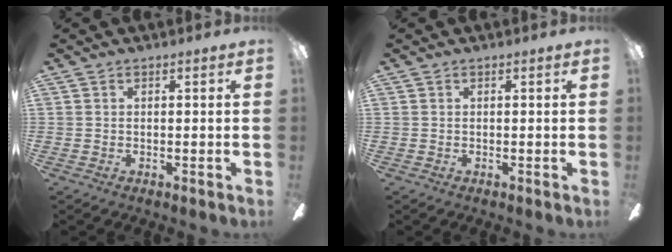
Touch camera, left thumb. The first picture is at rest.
{"total": 0.0}